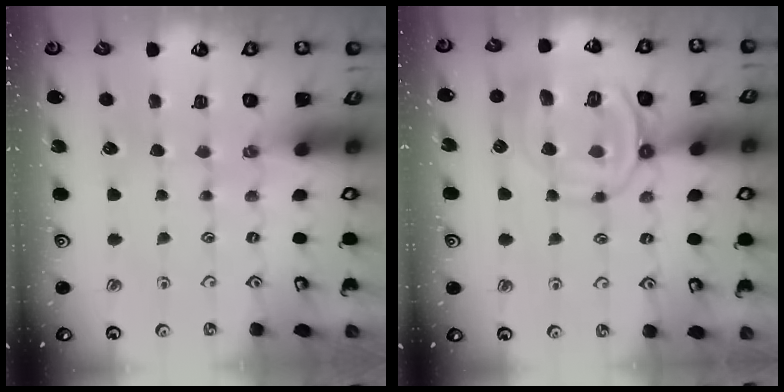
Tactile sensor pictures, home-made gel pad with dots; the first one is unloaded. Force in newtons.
{"total": 11.1, "press": 11.1, "slide": 1.1}